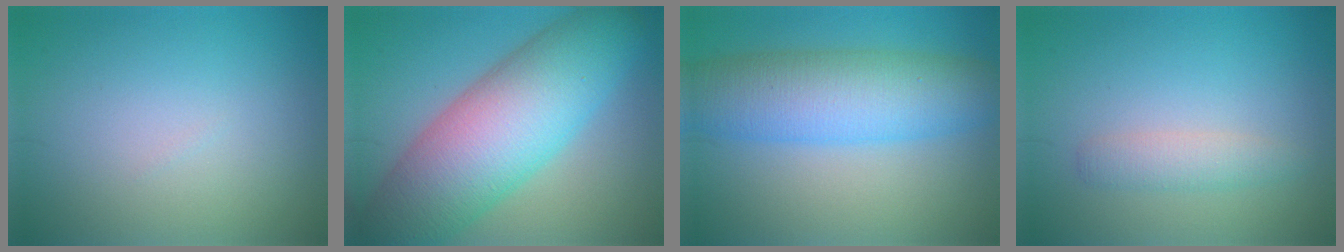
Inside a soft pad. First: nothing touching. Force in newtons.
{"total": 12.2, "press": 12.2, "slide": 0.2}
{"total": 8.2, "press": 8.2, "slide": 0.2}
{"total": 1.9, "press": 1.9, "slide": 0.1}